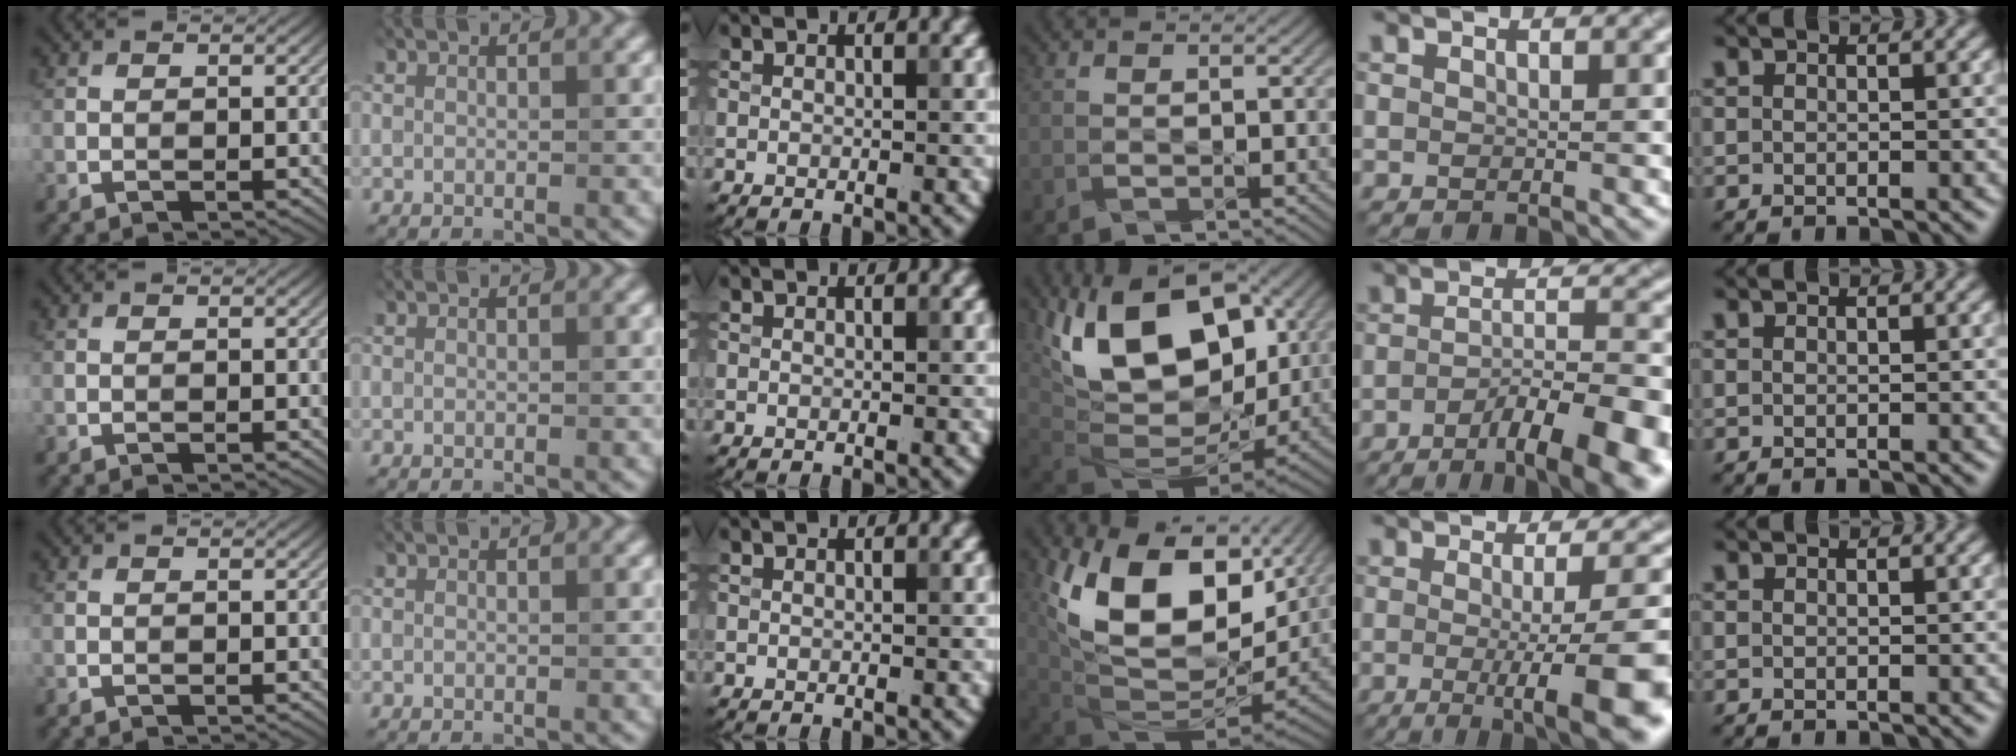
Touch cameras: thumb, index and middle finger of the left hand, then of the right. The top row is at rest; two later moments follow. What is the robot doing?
{"motion": "assemble", "object": "legos"}